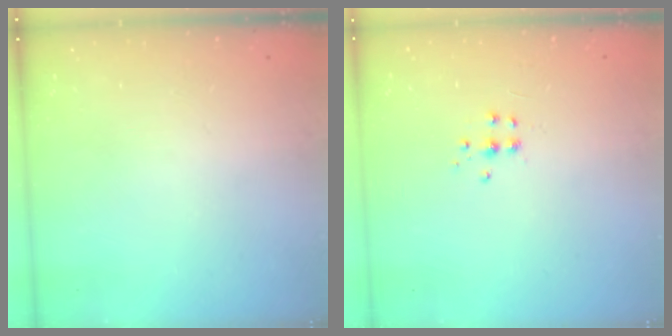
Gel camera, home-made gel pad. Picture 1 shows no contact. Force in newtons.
{"total": 4.4, "press": 4.4, "slide": 0.4}